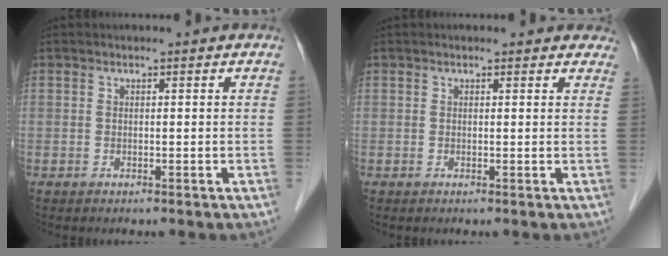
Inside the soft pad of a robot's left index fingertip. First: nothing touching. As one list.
[{"total": 4.1, "force": [3.7, 1.5, 1.2], "torque": [-0.001, 0.007, 0.025]}]